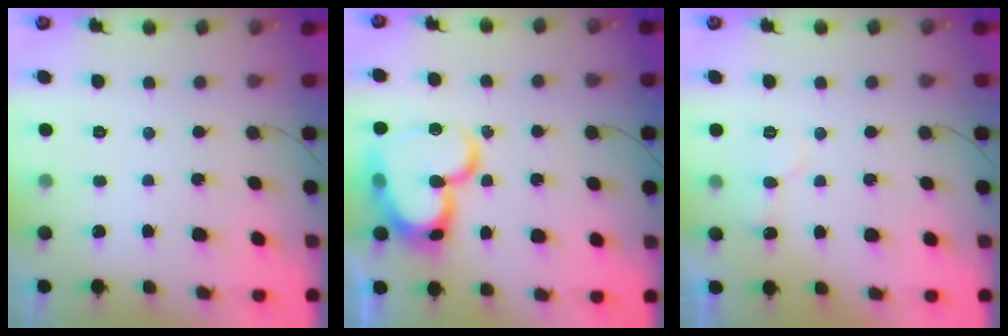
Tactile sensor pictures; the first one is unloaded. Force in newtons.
{"total": 21.8, "press": 21.7, "slide": 2.5}
{"total": 6.5, "press": 6.5, "slide": 0.4}